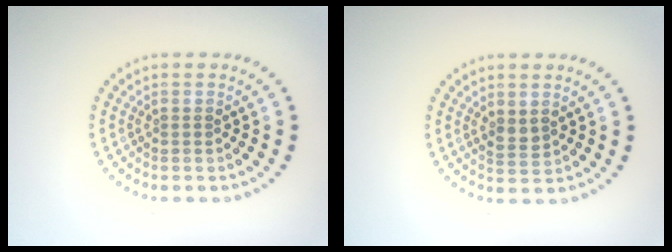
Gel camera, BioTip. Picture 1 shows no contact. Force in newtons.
{"total": 1.2, "press": 1.1, "slide": 0.5}